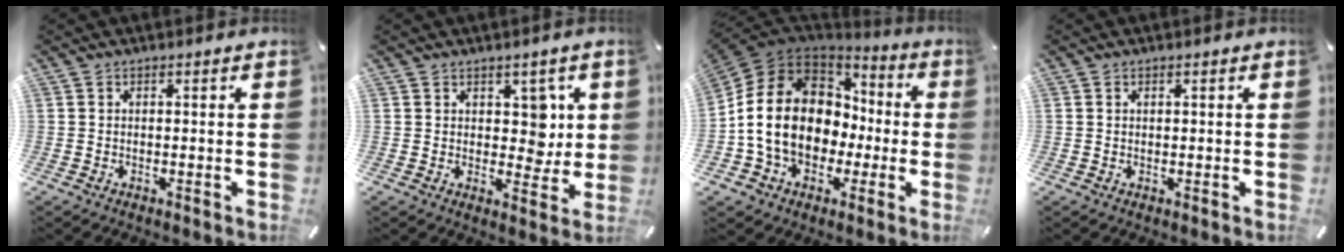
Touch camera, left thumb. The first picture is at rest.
{"total": 6.7, "force": [2.0, 5.2, 3.6], "torque": [-0.028, -0.009, 0.031]}
{"total": 16.3, "force": [-1.8, 13.6, 8.8], "torque": [-0.200, 0.013, -0.029]}
{"total": 0.0}